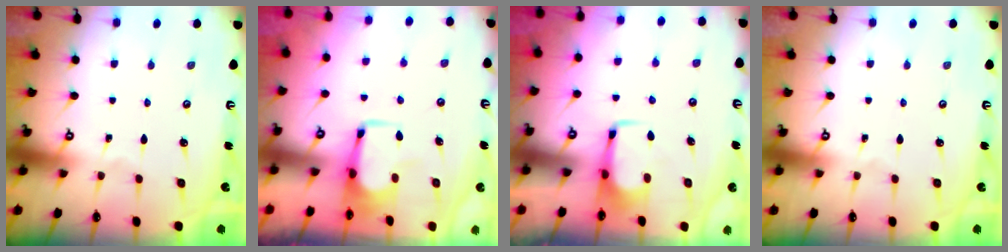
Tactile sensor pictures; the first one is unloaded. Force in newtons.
{"total": 3.3, "press": 3.2, "slide": 0.5}
{"total": 1.7, "press": 1.7, "slide": 0.4}
{"total": 0.0}